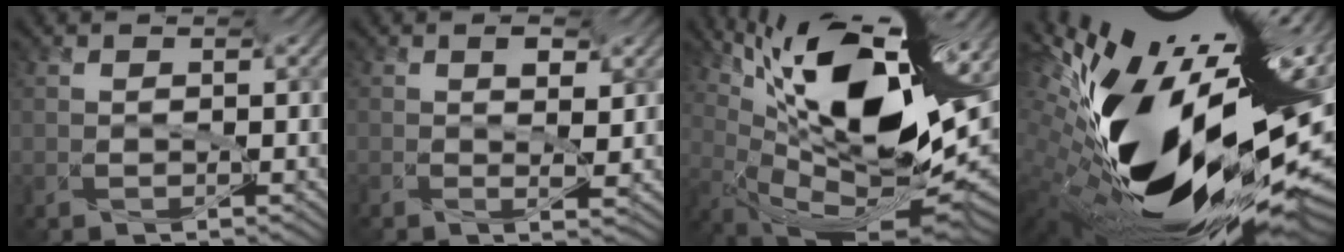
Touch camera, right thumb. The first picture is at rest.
{"total": 2.5, "force": [0.8, 0.7, 2.3], "torque": [-0.045, -0.008, 0.008]}
{"total": 15.1, "force": [4.3, 4.1, 13.9], "torque": [-0.220, 0.014, 0.074]}
{"total": 16.9, "force": [-0.4, 6.8, 15.5], "torque": [-0.236, -0.039, -0.004]}